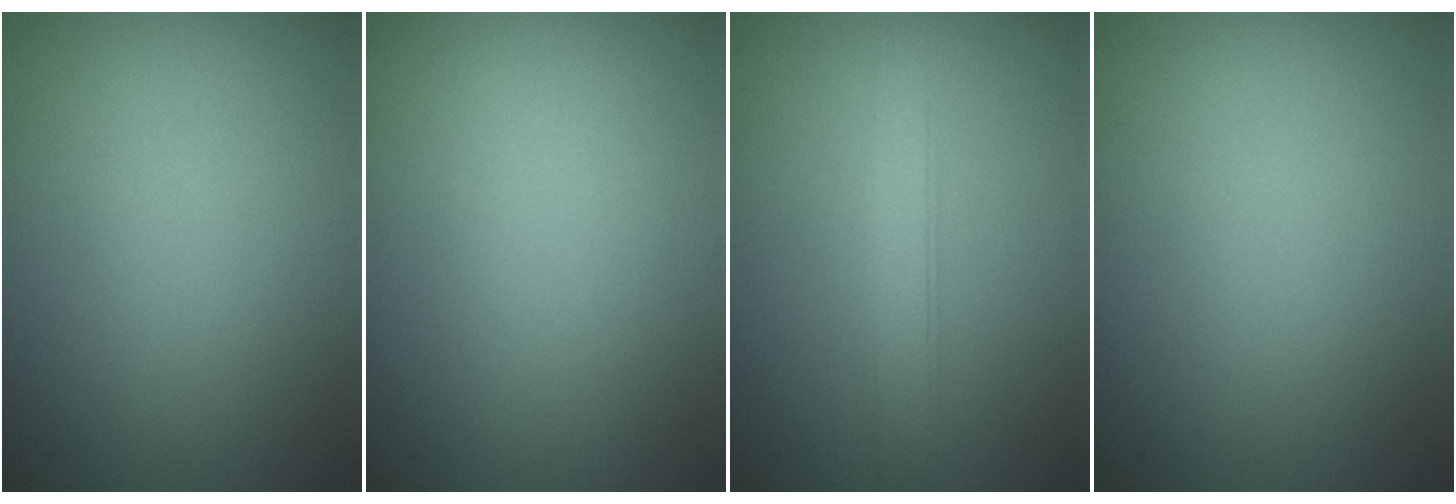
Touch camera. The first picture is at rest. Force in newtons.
{"total": 0.0}
{"total": 2.8, "press": 2.8, "slide": 0.1}
{"total": 0.0}